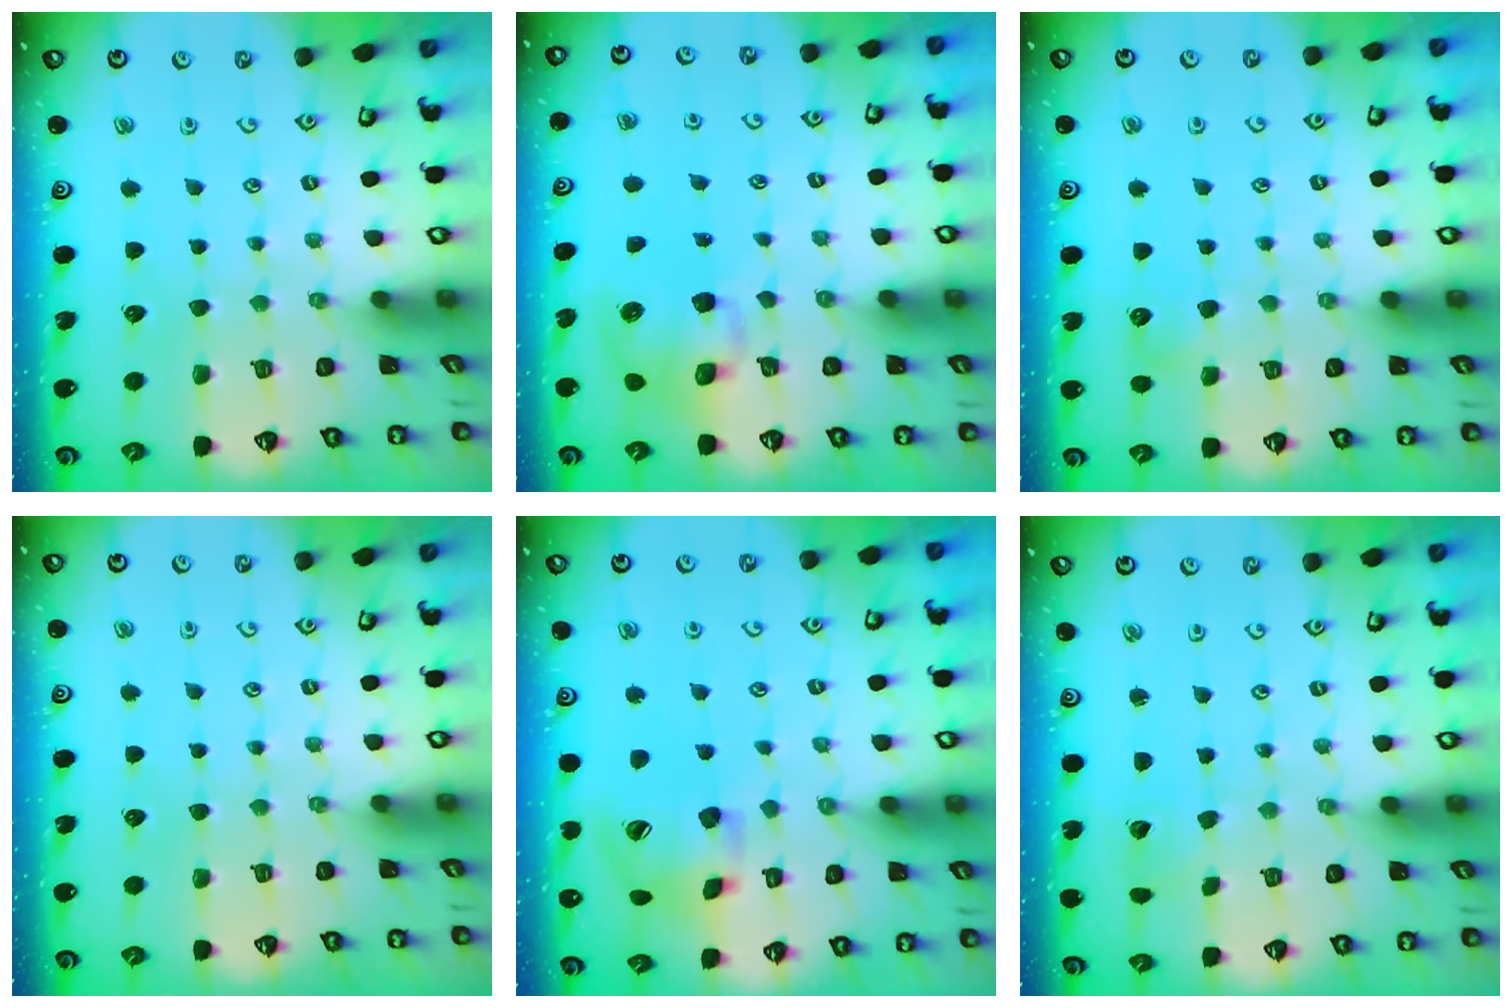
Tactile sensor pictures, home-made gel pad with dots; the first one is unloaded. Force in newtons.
{"total": 8.6, "press": 8.5, "slide": 1.5}
{"total": 6.0, "press": 6.0, "slide": 0.5}
{"total": 0.0}
{"total": 14.6, "press": 14.6, "slide": 0.6}
{"total": 2.6, "press": 2.6, "slide": 0.1}